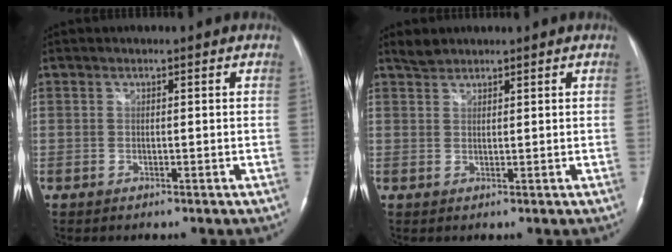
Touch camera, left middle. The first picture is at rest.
{"total": 1.9, "force": [1.8, 0.5, 0.2], "torque": [-0.008, 0.006, 0.037]}